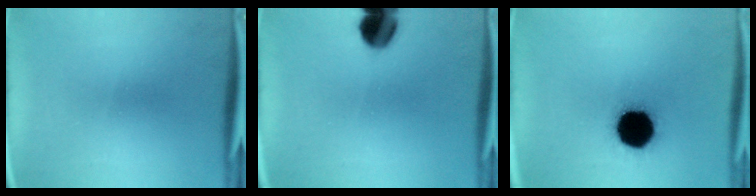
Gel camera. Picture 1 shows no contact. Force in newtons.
{"total": 9.0}
{"total": 19.8}